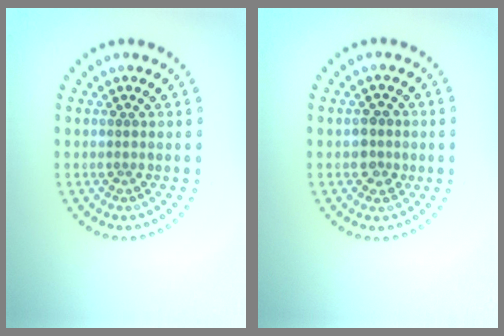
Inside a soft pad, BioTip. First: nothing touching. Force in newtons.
{"total": 1.9, "press": 1.8, "slide": 0.6}